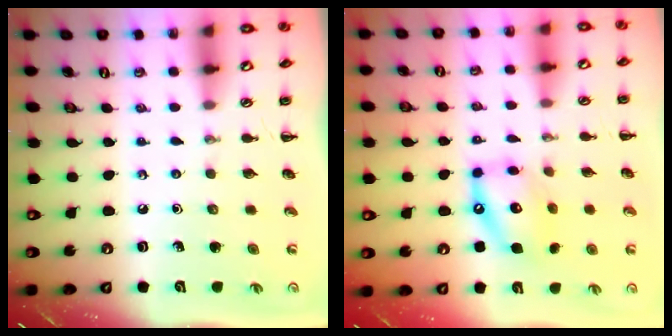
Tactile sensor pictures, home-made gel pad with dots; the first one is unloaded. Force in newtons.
{"total": 13.5, "press": 13.3, "slide": 2.5}